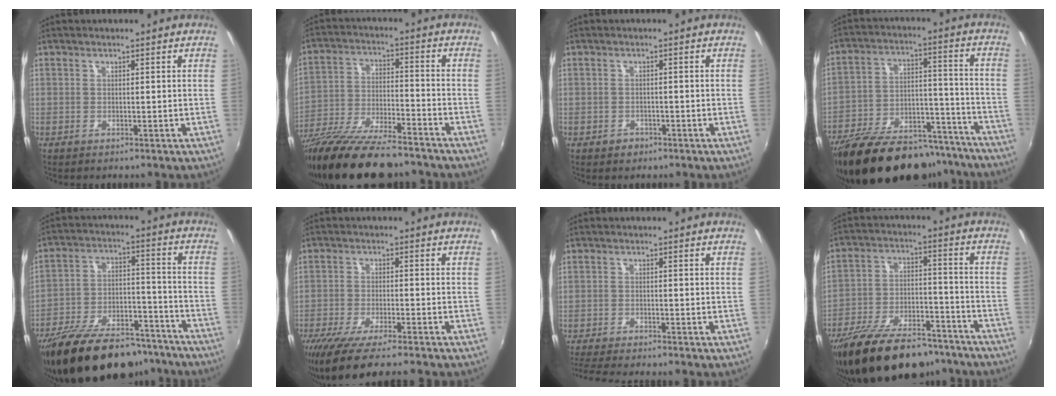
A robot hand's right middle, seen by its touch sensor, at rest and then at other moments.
{"total": 21.2, "force": [-17.3, 4.0, 11.6], "torque": [-0.230, -0.050, -0.294]}
{"total": 1.7, "force": [-1.1, 1.3, 0.4], "torque": [-0.009, -0.002, -0.016]}
{"total": 26.1, "force": [-20.9, 10.4, 11.7], "torque": [-0.218, 0.017, -0.292]}
{"total": 23.7, "force": [-18.8, 9.1, 11.2], "torque": [-0.208, 0.004, -0.275]}
{"total": 11.1, "force": [-9.1, 0.5, 6.3], "torque": [-0.135, -0.042, -0.157]}
{"total": 6.9, "force": [-6.3, -0.3, 2.8], "torque": [-0.072, -0.024, -0.107]}
{"total": 22.0, "force": [-17.4, 8.1, 10.7], "torque": [-0.201, -0.010, -0.261]}